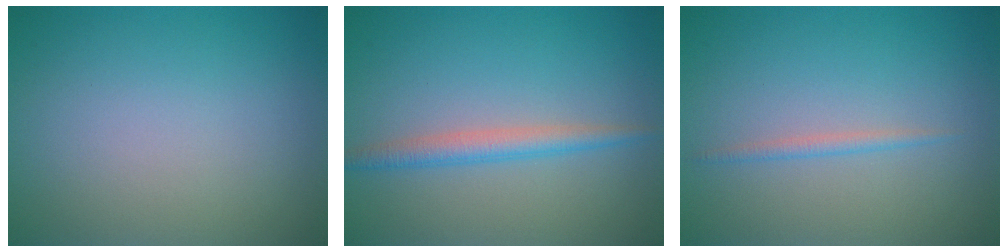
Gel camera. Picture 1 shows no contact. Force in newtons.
{"total": 2.3, "press": 2.3, "slide": 0.1}
{"total": 0.9, "press": 0.9, "slide": 0.0}